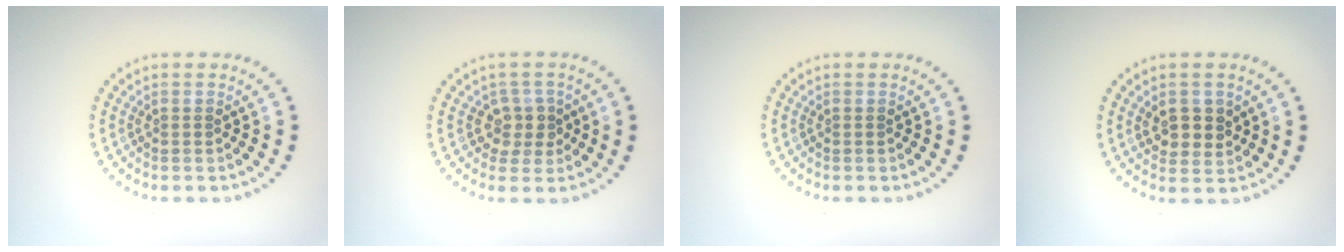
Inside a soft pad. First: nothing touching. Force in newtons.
{"total": 2.2, "press": 1.9, "slide": 1.1}
{"total": 0.0}
{"total": 2.8, "press": 2.7, "slide": 0.8}